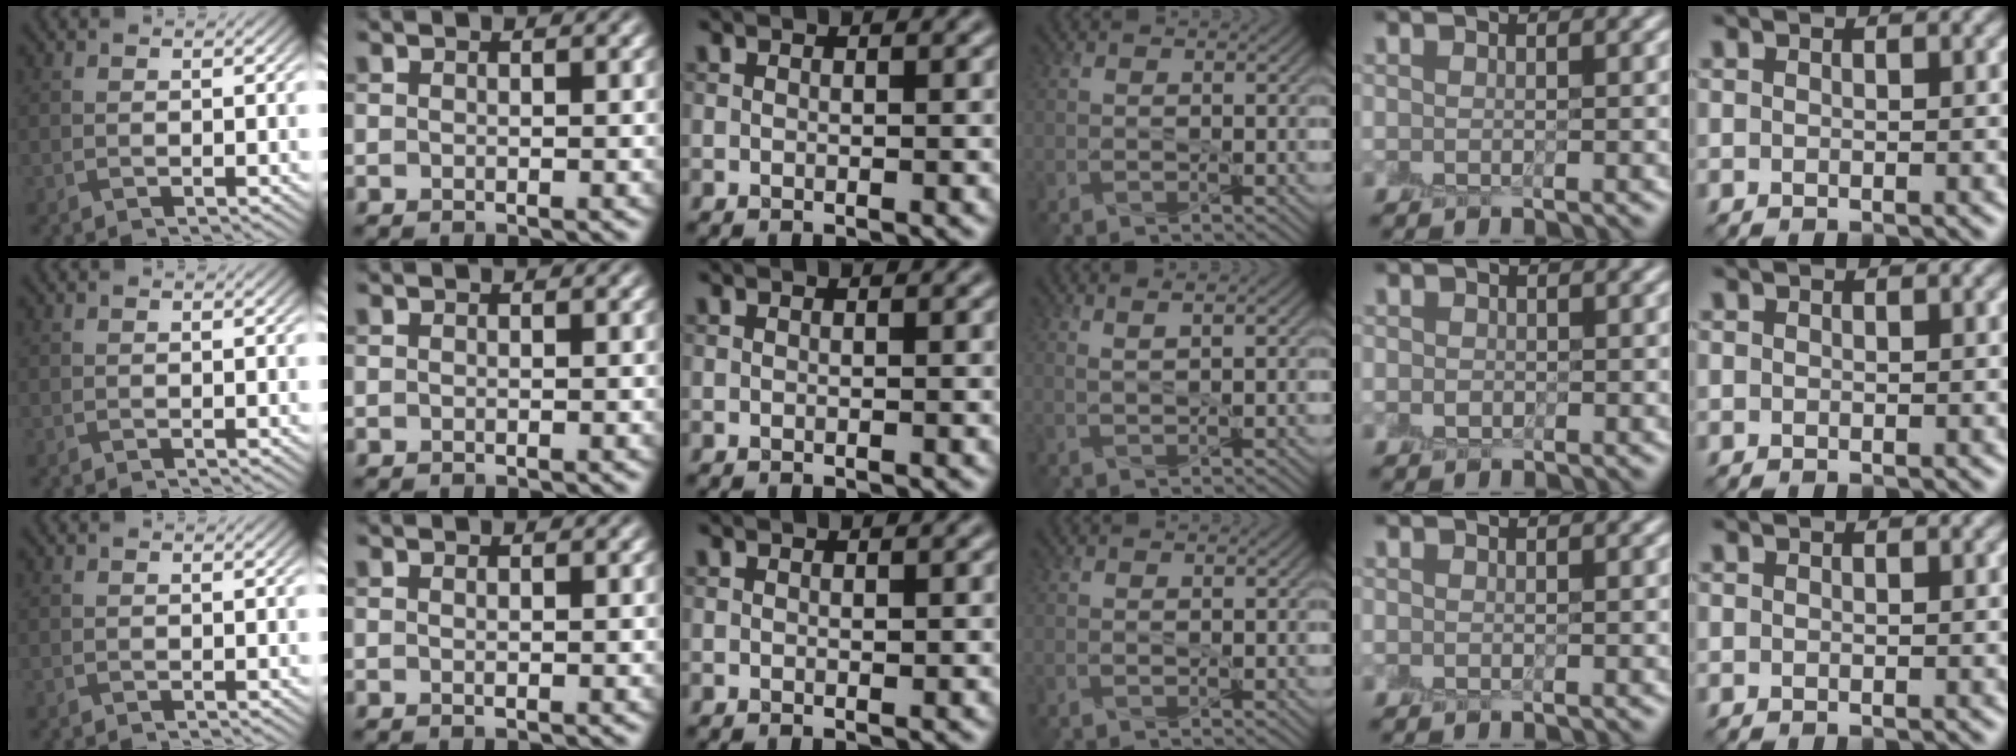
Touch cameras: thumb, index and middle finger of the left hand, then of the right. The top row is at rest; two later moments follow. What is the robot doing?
{"motion": "peel", "object": "small bumper sticker"}